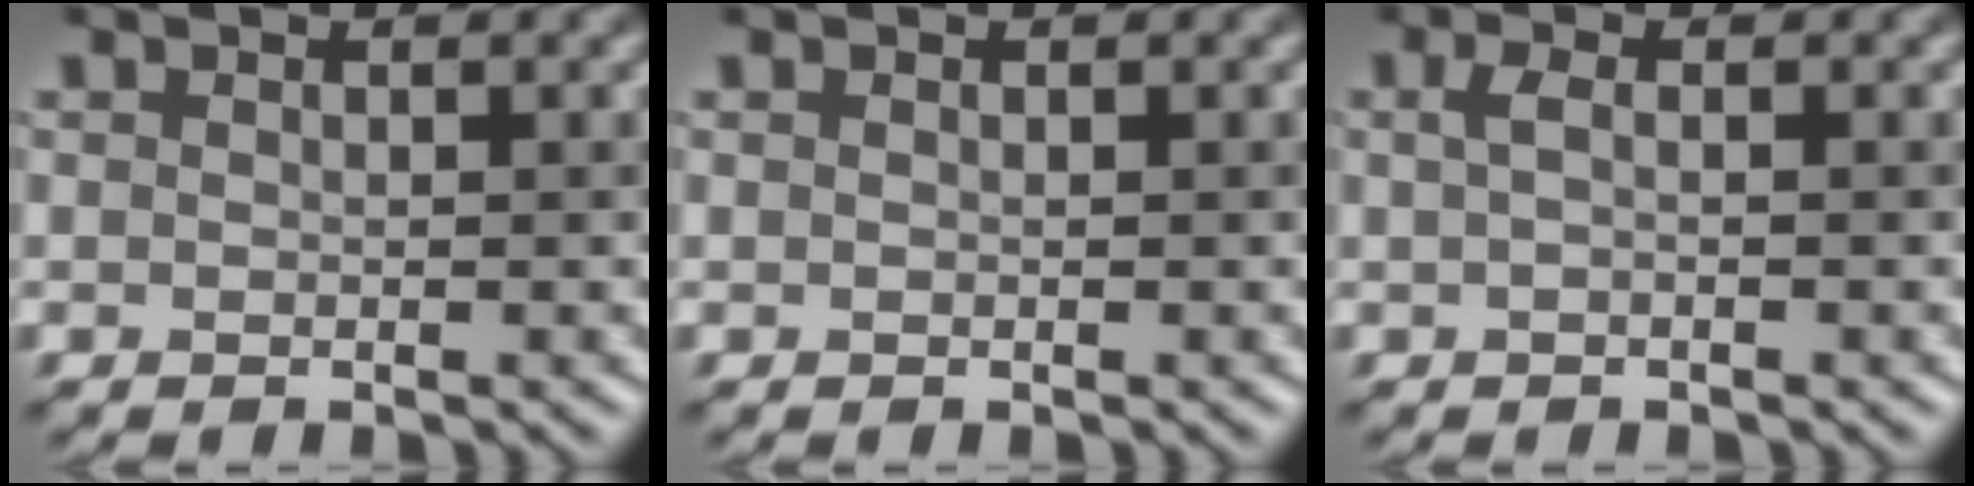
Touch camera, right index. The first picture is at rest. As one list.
[{"total": 0.0}, {"total": 0.9, "force": [0.0, 0.2, 0.9], "torque": [-0.022, 0.007, 0.003]}]